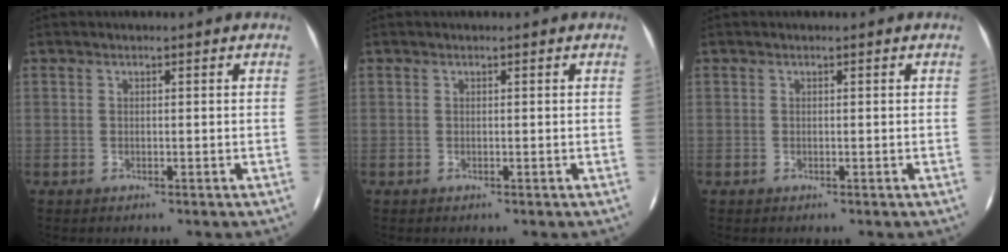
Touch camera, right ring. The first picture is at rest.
{"total": 0.0}
{"total": 0.0}